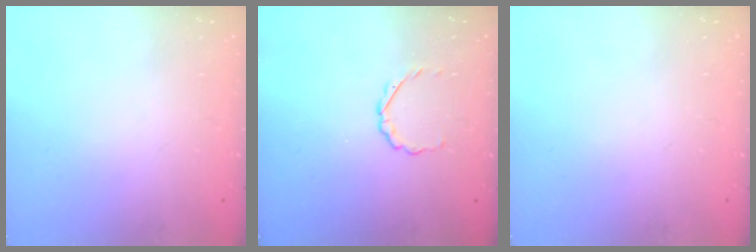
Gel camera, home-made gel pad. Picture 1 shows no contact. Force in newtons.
{"total": 2.7, "press": 2.5, "slide": 0.9}
{"total": 0.0}